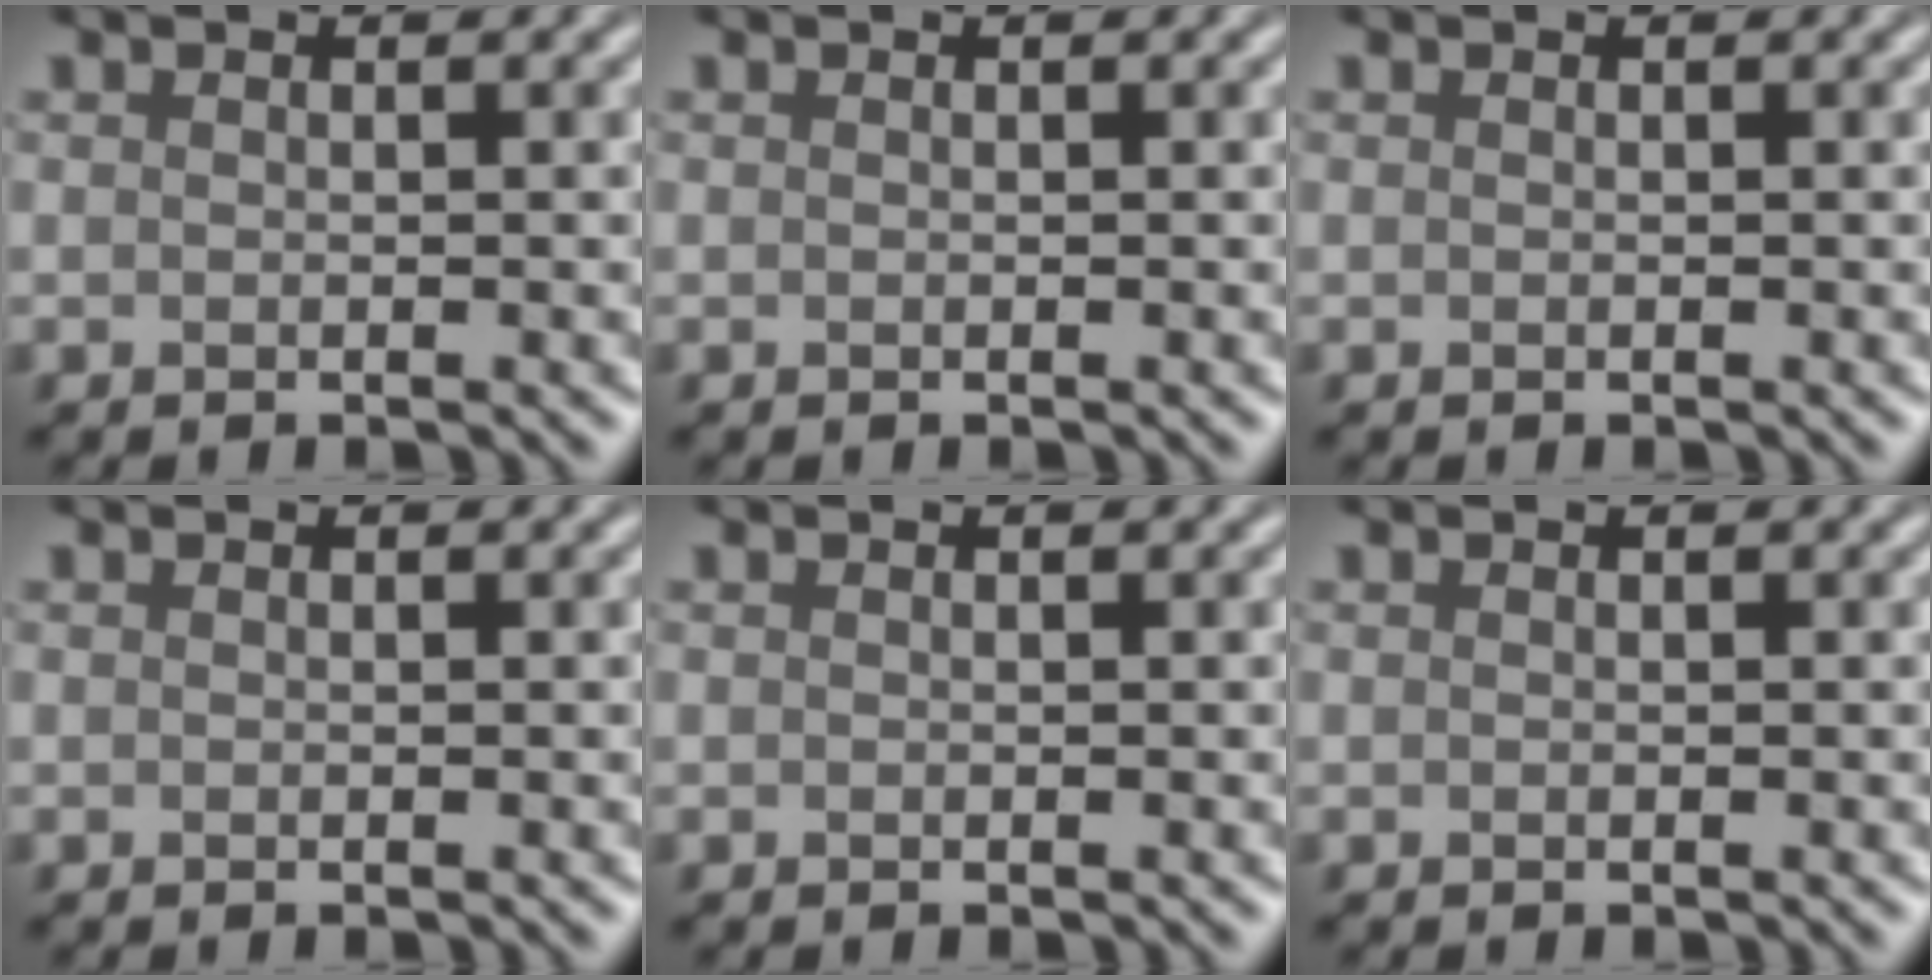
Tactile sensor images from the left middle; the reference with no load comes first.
{"total": 0.0}
{"total": 0.0}
{"total": 0.0}
{"total": 0.0}
{"total": 0.0}